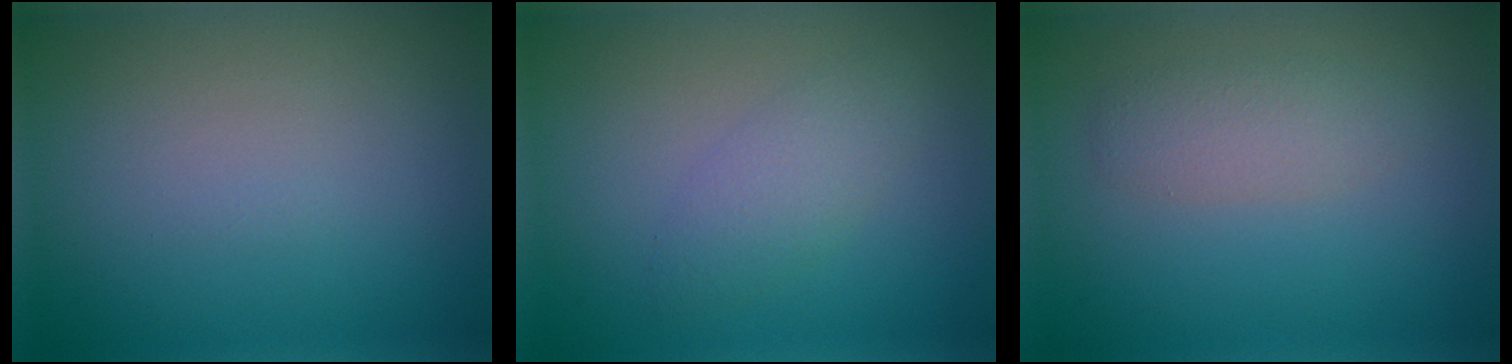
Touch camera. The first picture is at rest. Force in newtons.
{"total": 2.2, "press": 2.2, "slide": 0.1}
{"total": 2.3, "press": 2.3, "slide": 0.1}